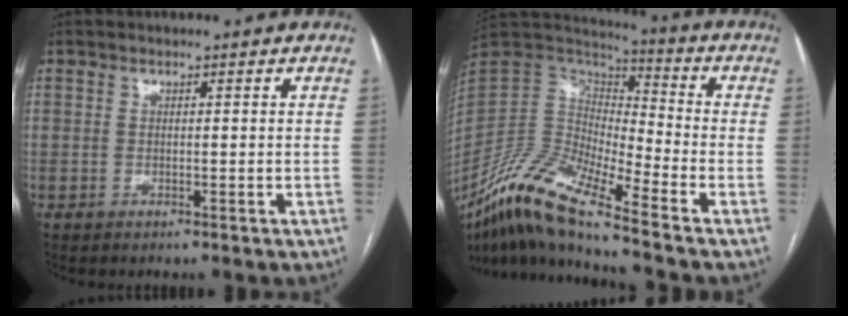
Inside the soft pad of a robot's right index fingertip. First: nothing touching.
{"total": 15.5, "force": [-11.2, 1.5, 10.6], "torque": [-0.216, -0.002, -0.215]}